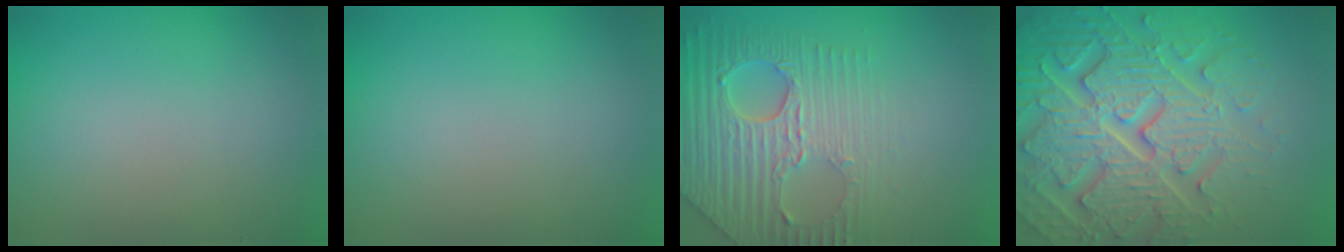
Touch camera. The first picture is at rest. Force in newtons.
{"total": 0.0}
{"total": 5.8, "press": 5.1, "slide": 2.9}
{"total": 7.9, "press": 7.7, "slide": 1.9}